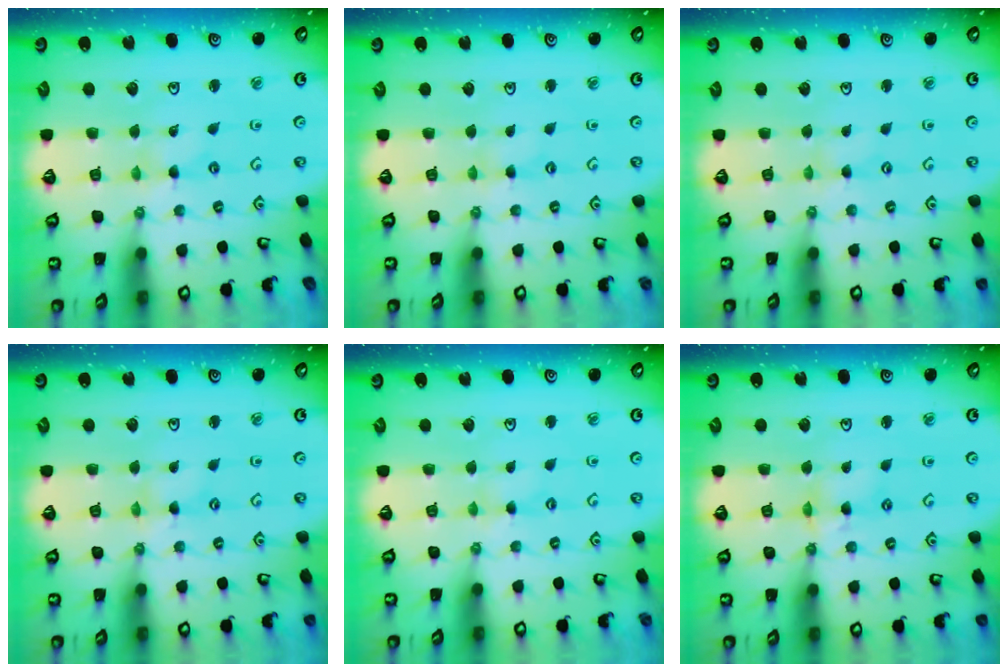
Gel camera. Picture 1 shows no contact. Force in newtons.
{"total": 0.5, "press": 0.5, "slide": 0.2}
{"total": 0.0}
{"total": 1.1, "press": 1.1, "slide": 0.1}
{"total": 1.0, "press": 0.9, "slide": 0.2}
{"total": 3.5, "press": 3.5, "slide": 0.4}